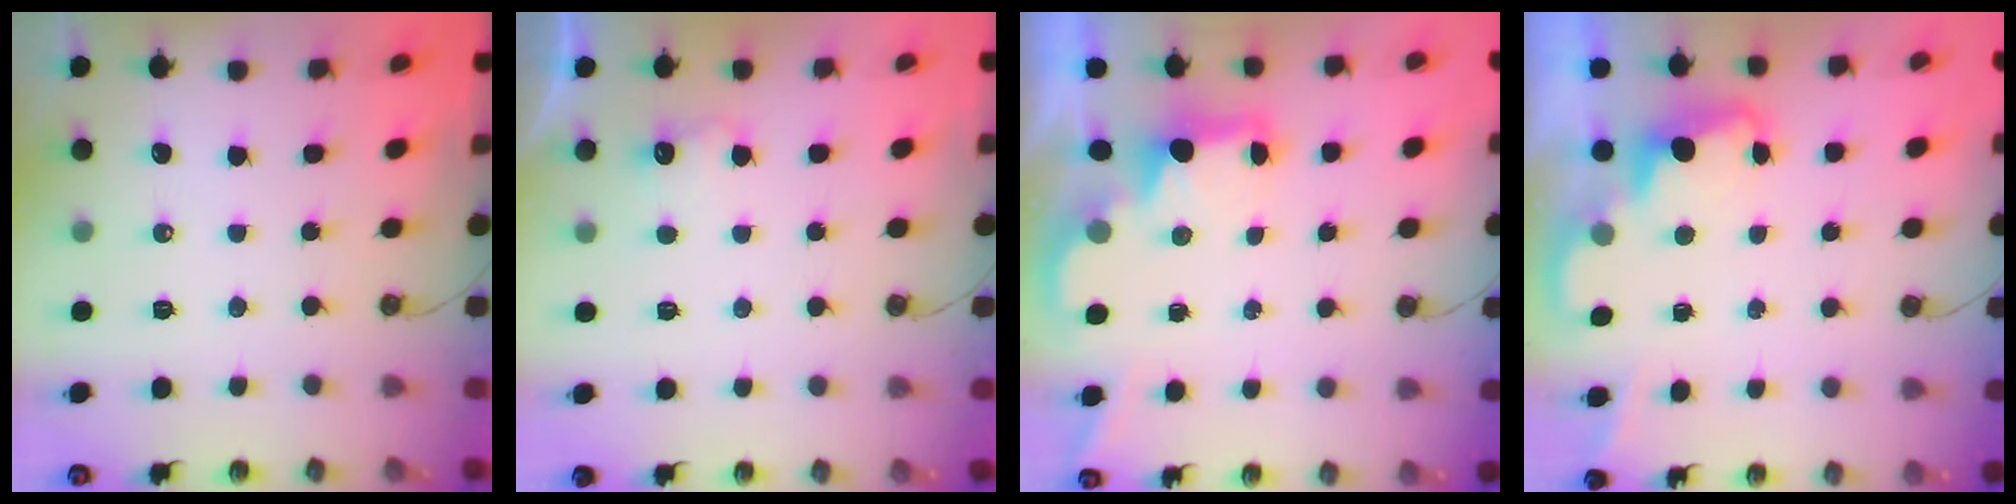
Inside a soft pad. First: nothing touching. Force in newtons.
{"total": 6.0, "press": 5.9, "slide": 1.0}
{"total": 2.2, "press": 2.1, "slide": 0.7}
{"total": 2.4, "press": 2.4, "slide": 0.5}